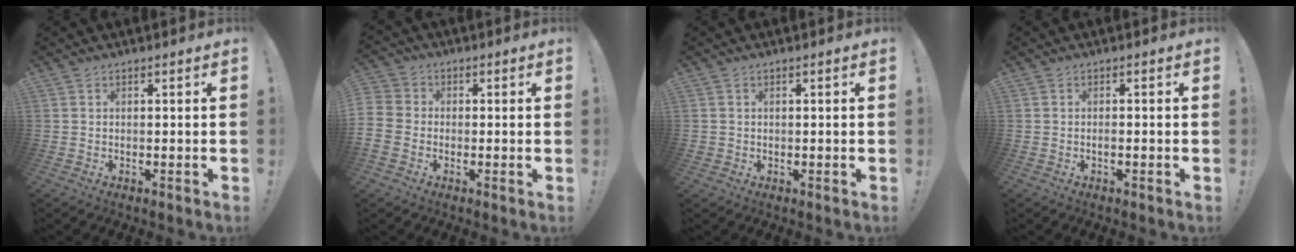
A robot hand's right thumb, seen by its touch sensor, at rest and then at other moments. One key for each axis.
{"total": 6.5, "fx": -2.1, "fy": 5.7, "fz": 2.2, "tx": -0.046, "ty": 0.019, "tz": -0.037}
{"total": 1.2, "fx": 0.3, "fy": 1.1, "fz": 0.2, "tx": -0.004, "ty": 0.003, "tz": 0.006}
{"total": 0.9, "fx": -0.5, "fy": 0.2, "fz": 0.7, "tx": -0.013, "ty": 0.002, "tz": -0.010}